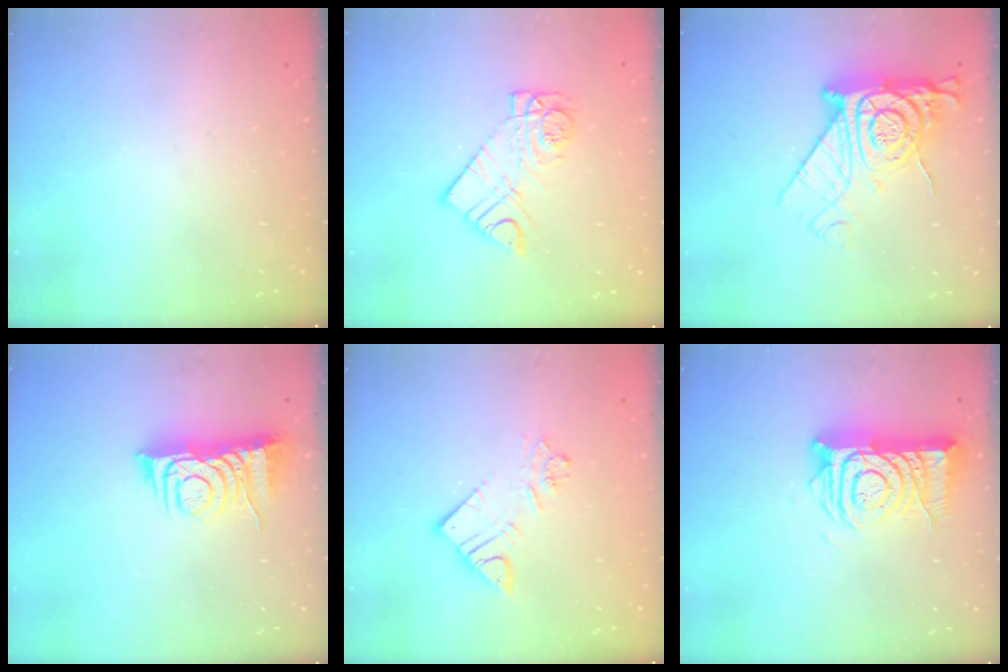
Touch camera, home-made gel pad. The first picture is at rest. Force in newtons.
{"total": 10.5, "press": 10.4, "slide": 0.9}
{"total": 16.0, "press": 15.9, "slide": 1.4}
{"total": 8.4, "press": 8.4, "slide": 0.8}
{"total": 8.6, "press": 8.6, "slide": 0.5}
{"total": 14.2, "press": 14.1, "slide": 1.2}